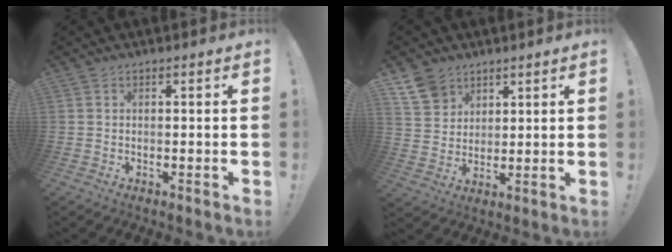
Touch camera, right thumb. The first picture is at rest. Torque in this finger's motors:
{"motor_torque": [-0.42, 0.03, -0.35, 0.43, -0.12]}